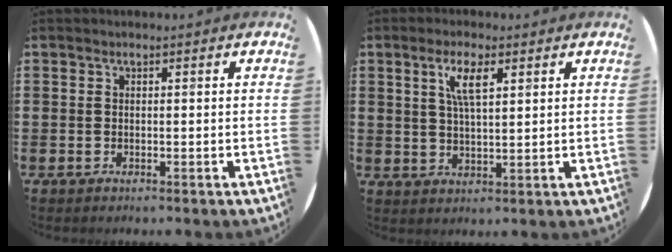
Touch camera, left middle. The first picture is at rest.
{"total": 5.2, "force": [2.7, 1.5, 4.2], "torque": [-0.074, 0.003, 0.042]}